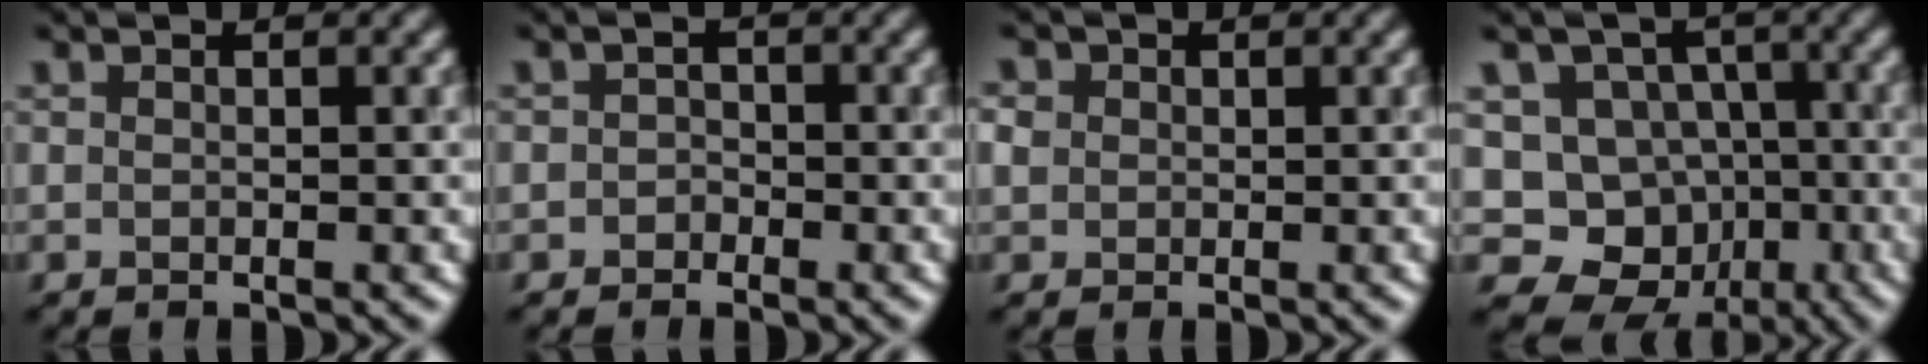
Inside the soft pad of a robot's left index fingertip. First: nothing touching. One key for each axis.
{"total": 0.8, "fx": -0.7, "fy": 0.4, "fz": 0.1, "tx": 0.003, "ty": -0.005, "tz": -0.010}
{"total": 0.9, "fx": 0.1, "fy": 0.9, "fz": 0.2, "tx": -0.003, "ty": -0.001, "tz": 0.001}
{"total": 10.0, "fx": -3.1, "fy": 8.8, "fz": 3.5, "tx": -0.044, "ty": 0.002, "tz": -0.064}